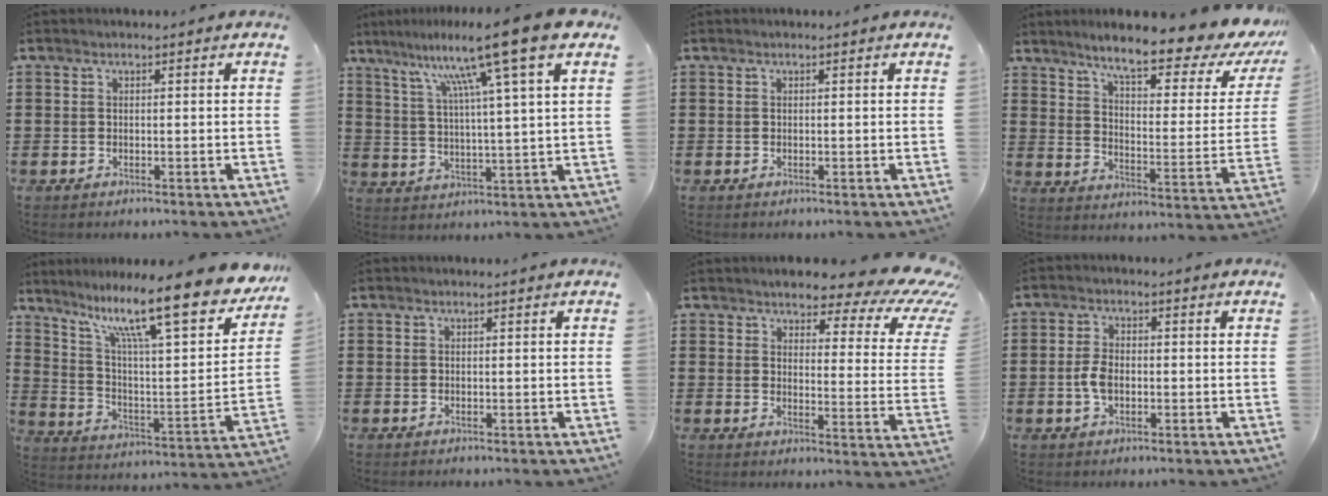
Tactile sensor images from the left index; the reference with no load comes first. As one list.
[{"total": 13.4, "force": [8.7, -0.9, 10.2], "torque": [-0.205, -0.033, 0.130]}, {"total": 0.0}, {"total": 10.0, "force": [8.0, 0.6, 6.0], "torque": [-0.115, -0.056, 0.123]}, {"total": 15.9, "force": [11.2, 2.3, 11.0], "torque": [-0.212, -0.068, 0.181]}, {"total": 0.0}, {"total": 6.0, "force": [4.8, 1.2, 3.4], "torque": [-0.065, -0.040, 0.075]}, {"total": 4.0, "force": [-0.7, 2.2, 3.2], "torque": [-0.081, -0.003, -0.020]}]